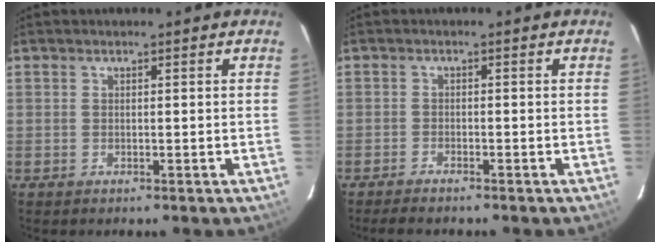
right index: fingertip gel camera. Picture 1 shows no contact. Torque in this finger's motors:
{"motor_torque": [-0.01, -0.19, 0.09, 0.01]}